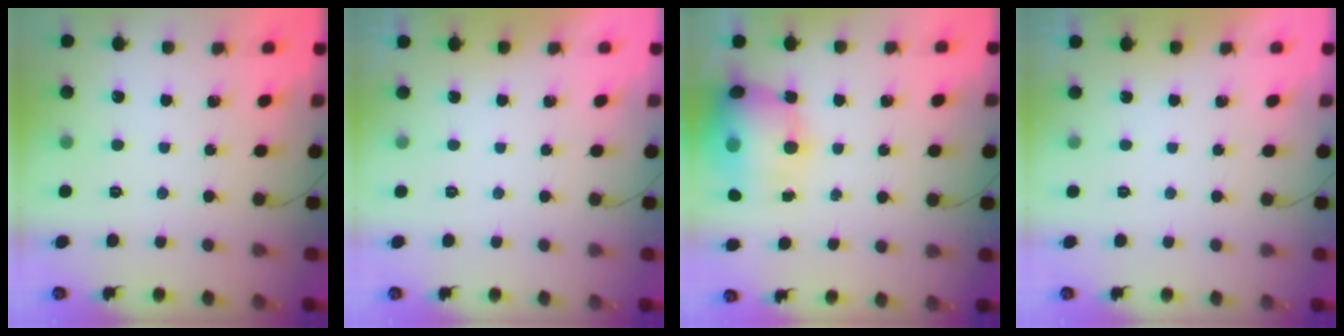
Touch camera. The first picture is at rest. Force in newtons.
{"total": 0.0}
{"total": 15.8, "press": 15.3, "slide": 4.0}
{"total": 0.0}